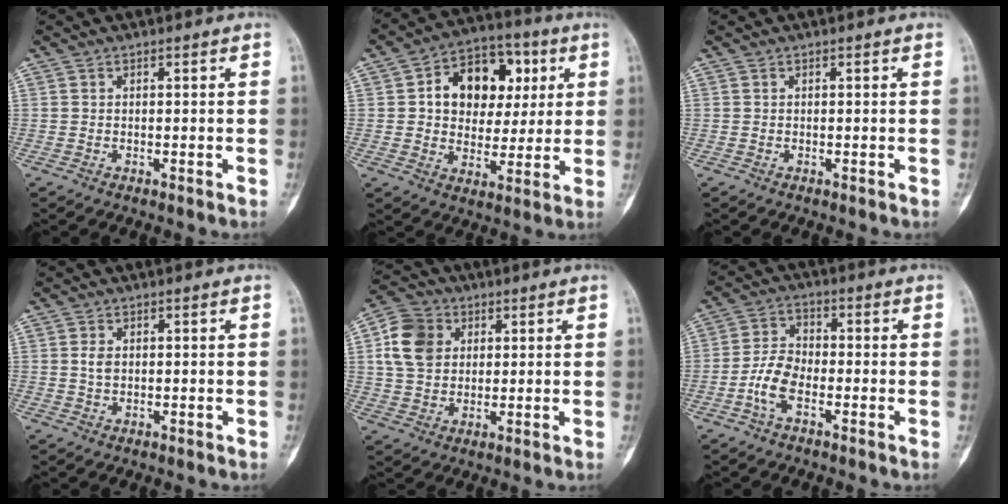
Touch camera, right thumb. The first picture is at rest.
{"total": 15.5, "force": [3.8, 11.4, 9.8], "torque": [-0.098, 0.010, 0.058]}
{"total": 0.0}
{"total": 2.0, "force": [0.3, 1.3, 1.4], "torque": [-0.023, 0.001, 0.005]}
{"total": 10.0, "force": [2.6, 8.0, 5.5], "torque": [-0.083, 0.004, 0.043]}
{"total": 5.9, "force": [-2.2, 3.1, 4.5], "torque": [-0.089, 0.019, -0.050]}